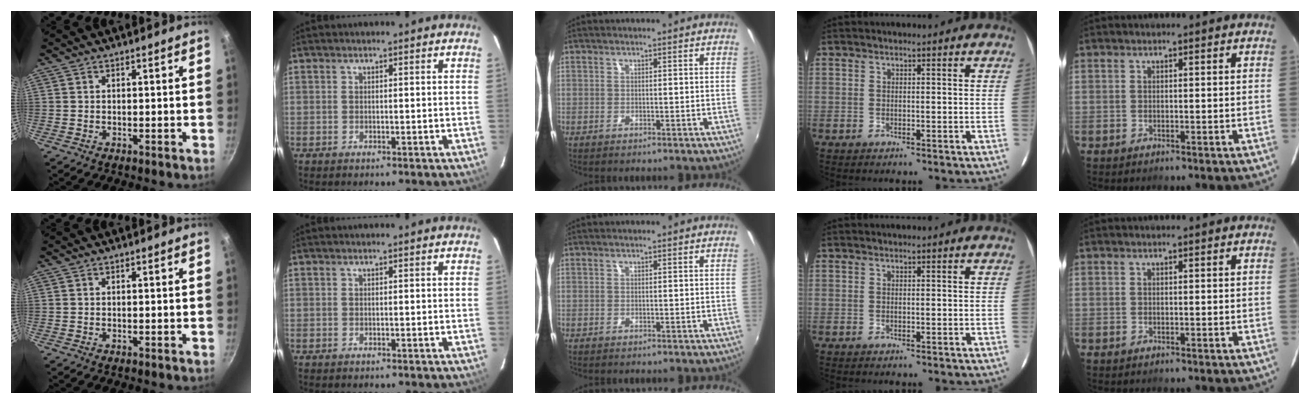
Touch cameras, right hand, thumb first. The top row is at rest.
{}